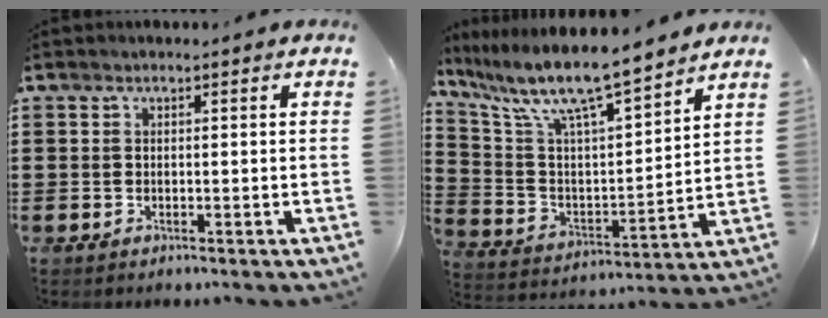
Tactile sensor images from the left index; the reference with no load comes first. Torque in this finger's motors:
{"motor_torque": [1.12, -1.02, 0.43, 0.21]}